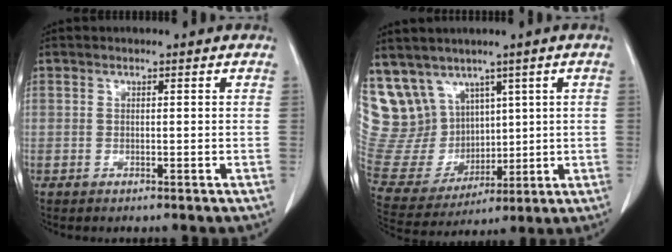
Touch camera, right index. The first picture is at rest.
{"total": 16.0, "force": [8.1, 12.7, 5.1], "torque": [-0.137, 0.066, 0.195]}